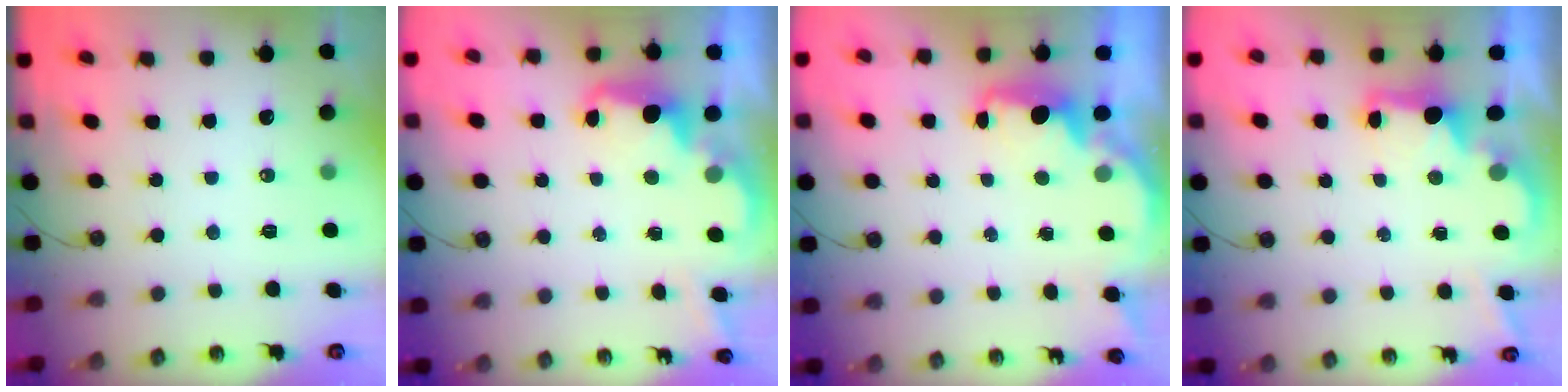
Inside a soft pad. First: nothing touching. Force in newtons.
{"total": 2.4, "press": 2.4, "slide": 0.5}
{"total": 2.5, "press": 2.4, "slide": 0.8}
{"total": 2.2, "press": 2.1, "slide": 0.8}